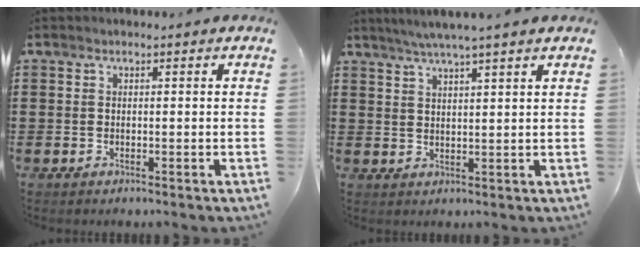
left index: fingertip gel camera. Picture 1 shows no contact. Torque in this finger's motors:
{"motor_torque": [1.48, -0.66, 0.57, 0.18]}